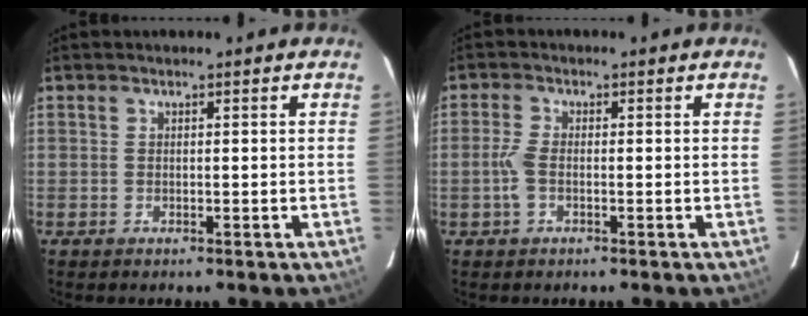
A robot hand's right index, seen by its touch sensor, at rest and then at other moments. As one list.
[{"total": 3.1, "force": [-0.9, 1.3, 2.7], "torque": [-0.066, 0.003, -0.019]}]